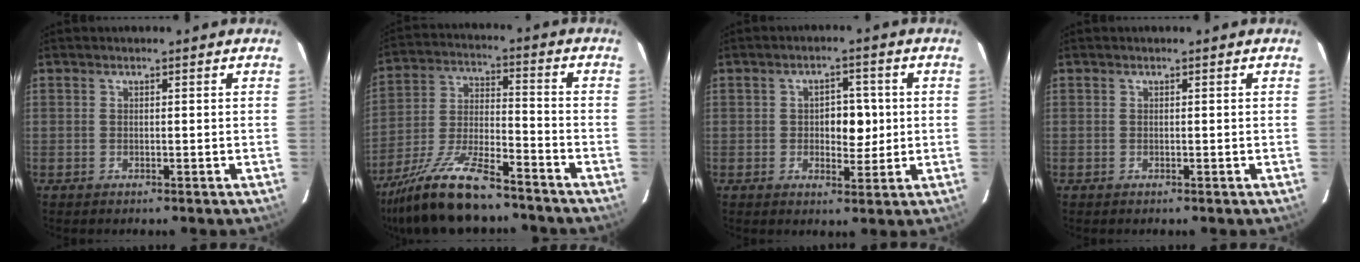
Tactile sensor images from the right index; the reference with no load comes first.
{"total": 14.9, "force": [-11.9, 2.7, 8.5], "torque": [-0.175, -0.016, -0.219]}
{"total": 5.1, "force": [0.2, 3.0, 4.2], "torque": [-0.056, 0.009, 0.007]}
{"total": 0.0}